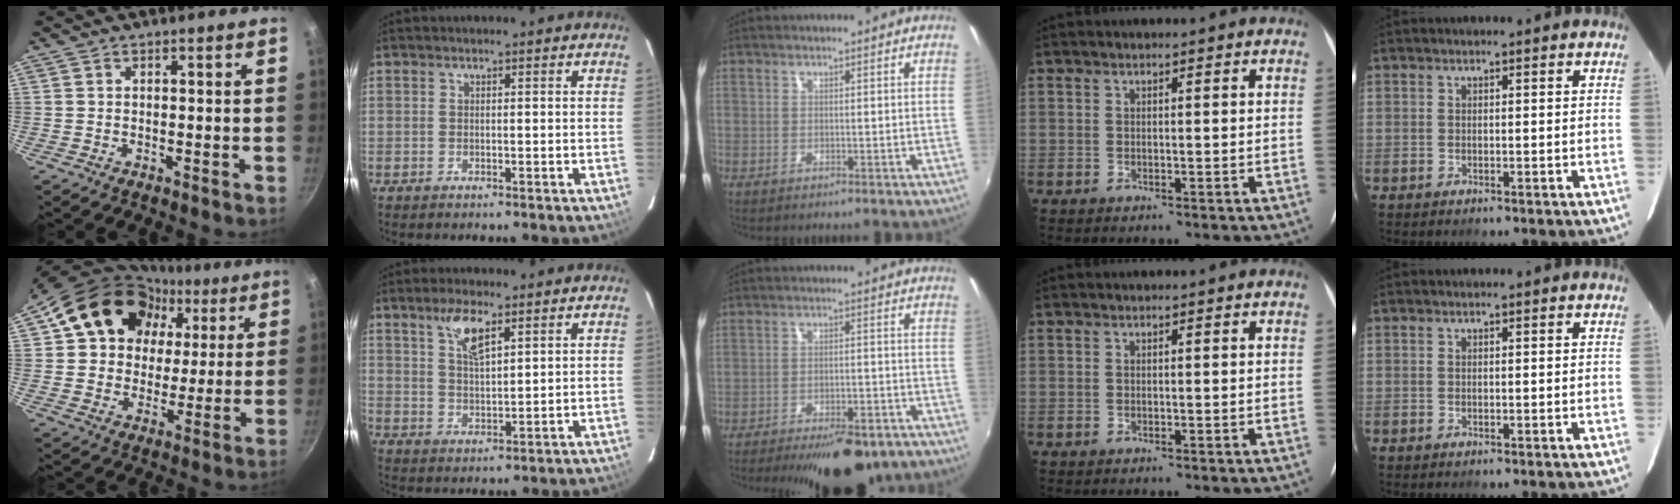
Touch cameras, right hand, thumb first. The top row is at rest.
{"thumb": {"total": 18.8, "force": [7.0, 15.0, 8.8], "torque": [-0.132, 0.019, 0.116]}, "index": {"total": 5.9, "force": [3.6, 1.8, 4.4], "torque": [-0.082, 0.003, 0.069]}, "middle": {"total": 16.9, "force": [-12.8, 5.8, 9.4], "torque": [-0.170, -0.017, -0.159]}}